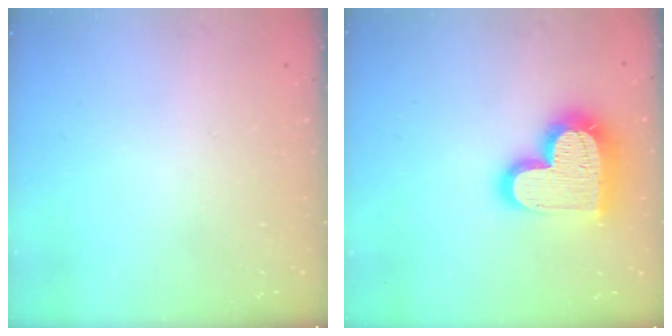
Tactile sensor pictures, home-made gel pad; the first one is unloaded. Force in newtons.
{"total": 20.0, "press": 19.9, "slide": 1.4}